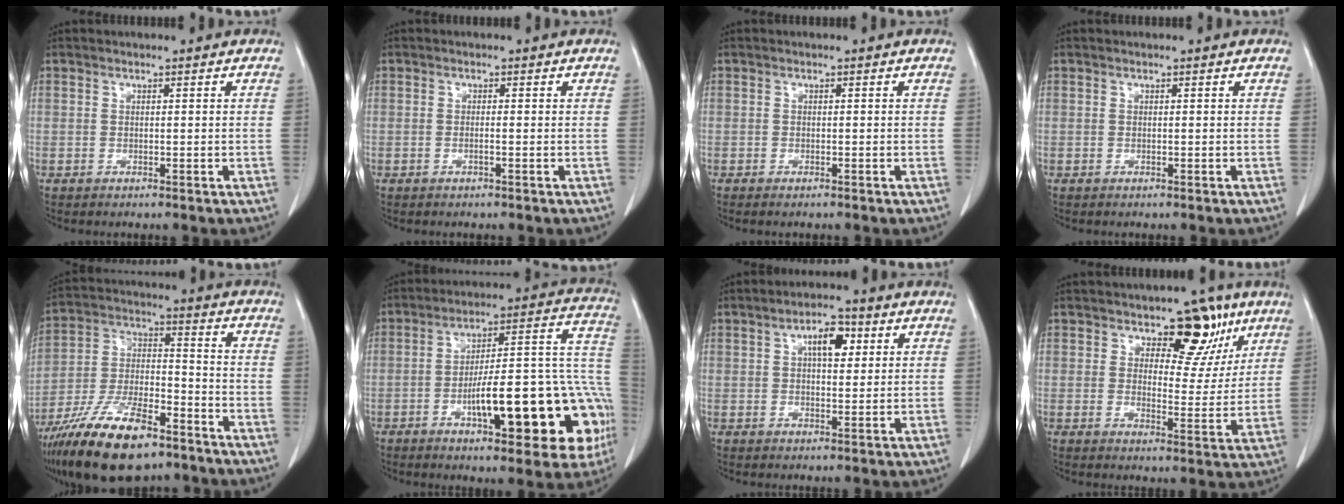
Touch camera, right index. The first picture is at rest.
{"total": 0.7, "force": [-0.3, -0.1, 0.6], "torque": [-0.010, 0.002, -0.006]}
{"total": 0.8, "force": [-0.6, 0.2, 0.4], "torque": [-0.012, -0.002, -0.008]}
{"total": 0.0}
{"total": 17.8, "force": [-12.3, 5.5, 11.6], "torque": [-0.243, -0.012, -0.223]}
{"total": 23.9, "force": [-7.8, 5.7, 21.8], "torque": [-0.217, 0.035, -0.097]}
{"total": 5.2, "force": [1.8, 2.2, 4.3], "torque": [-0.070, 0.011, 0.027]}
{"total": 9.4, "force": [5.8, 4.8, 5.6], "torque": [-0.055, -0.001, 0.083]}